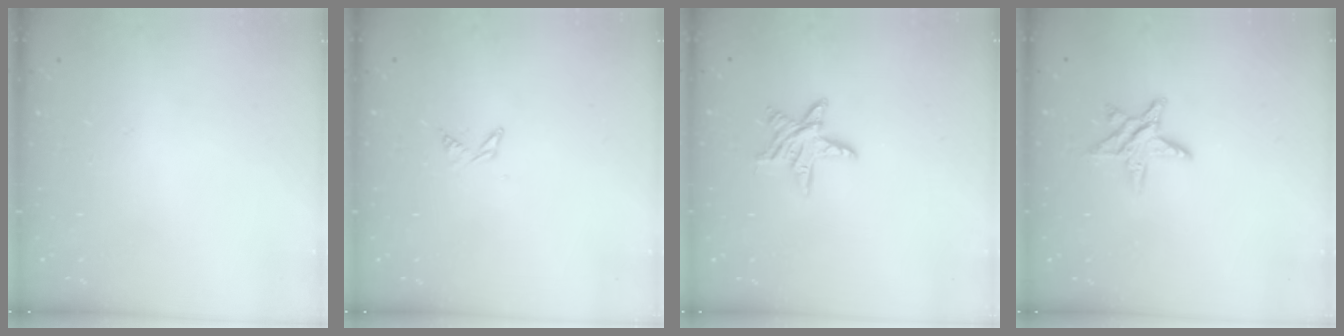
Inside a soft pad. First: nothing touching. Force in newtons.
{"total": 3.6, "press": 3.6, "slide": 0.5}
{"total": 8.8, "press": 8.8, "slide": 0.6}
{"total": 7.6, "press": 7.6, "slide": 0.3}